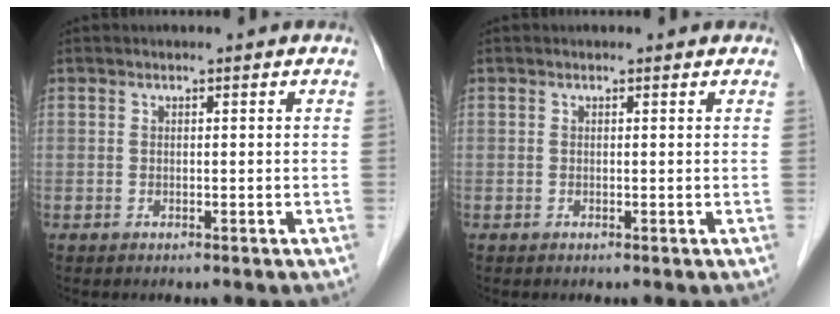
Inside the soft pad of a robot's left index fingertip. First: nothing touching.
{"total": 0.7, "force": [0.5, 0.6, 0.1], "torque": [-0.004, 0.003, 0.000]}